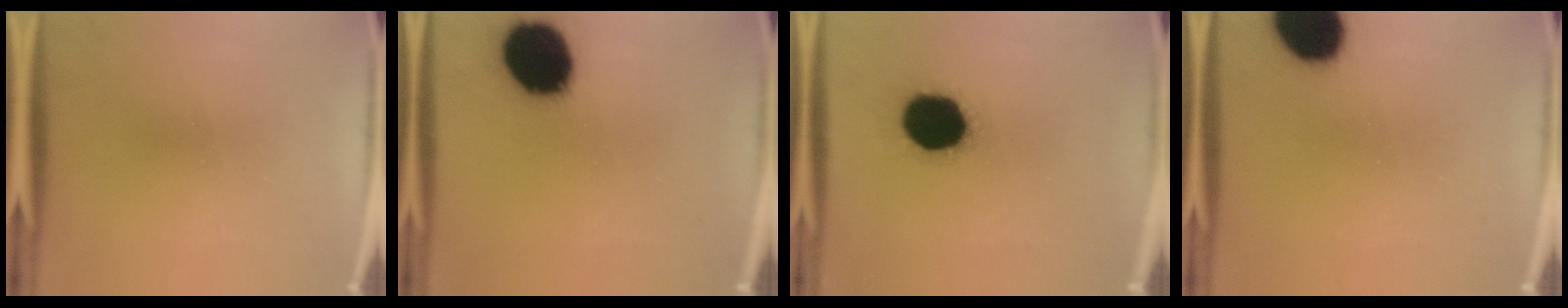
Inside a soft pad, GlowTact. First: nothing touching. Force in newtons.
{"total": 19.7}
{"total": 19.4}
{"total": 16.2}